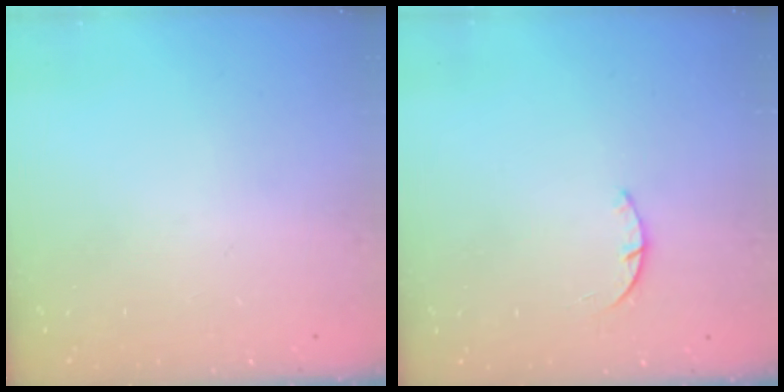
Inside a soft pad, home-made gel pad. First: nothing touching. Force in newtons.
{"total": 1.4, "press": 1.4, "slide": 0.3}